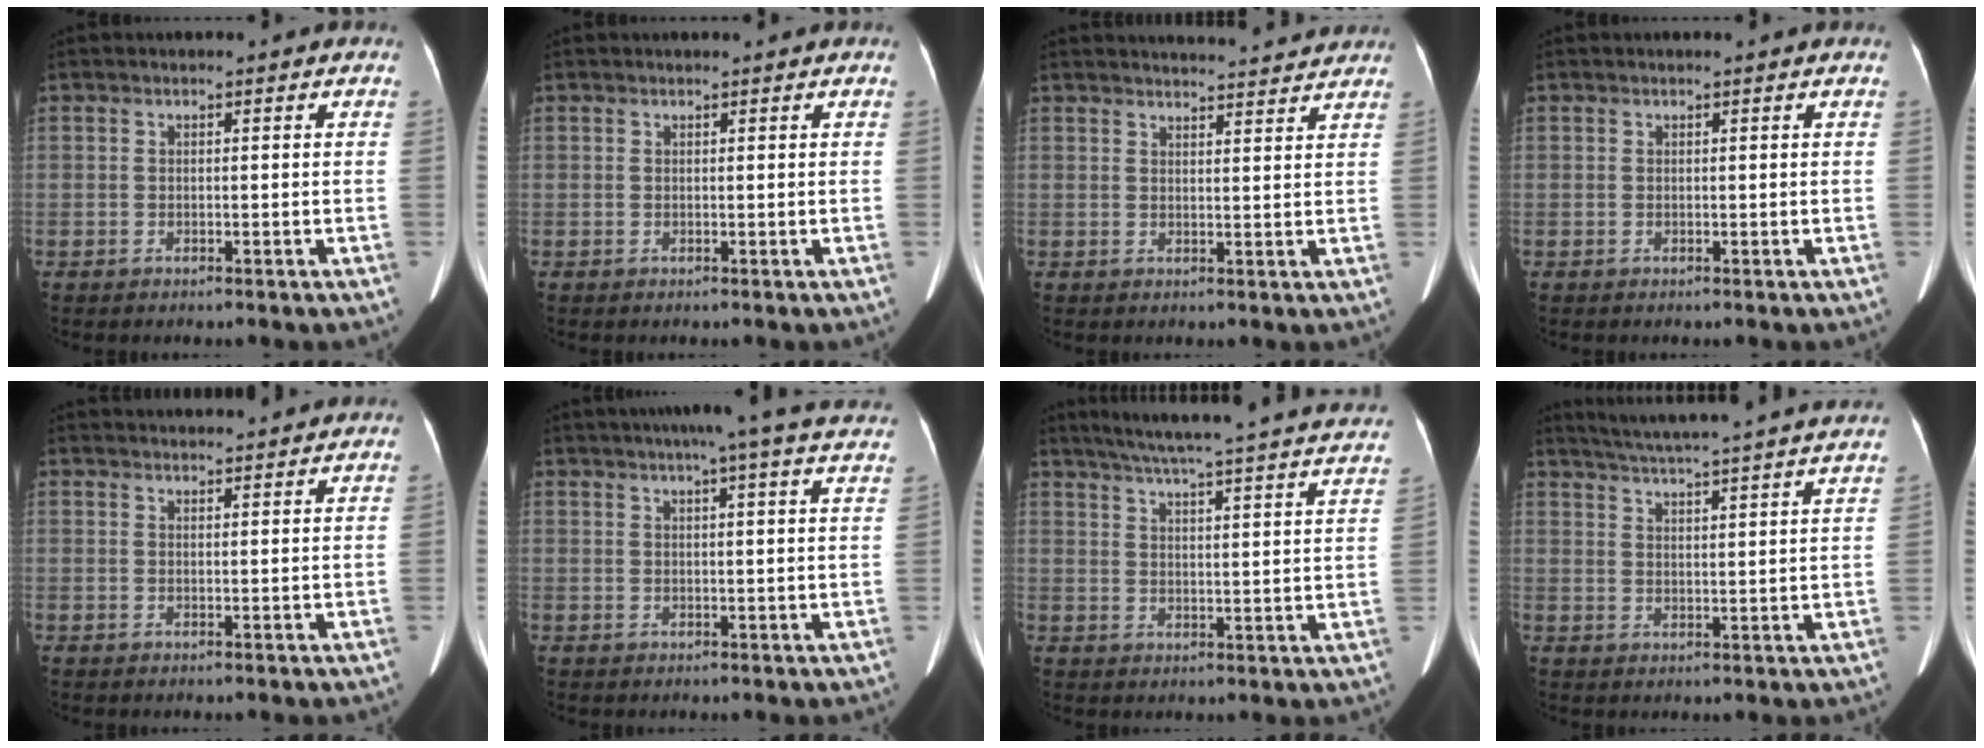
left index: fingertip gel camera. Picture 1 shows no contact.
{"total": 0.9, "force": [0.8, 0.0, 0.3], "torque": [-0.006, 0.009, 0.013]}
{"total": 9.6, "force": [9.3, 0.7, 2.0], "torque": [-0.024, 0.011, 0.106]}
{"total": 0.6, "force": [0.6, 0.0, 0.3], "torque": [-0.004, 0.005, 0.008]}
{"total": 6.6, "force": [6.4, 0.3, 1.4], "torque": [-0.020, 0.027, 0.080]}
{"total": 16.7, "force": [14.4, 0.0, 8.4], "torque": [-0.123, 0.009, 0.169]}
{"total": 28.7, "force": [26.2, 0.6, 11.7], "torque": [-0.185, -0.034, 0.318]}
{"total": 19.6, "force": [17.8, -0.9, 8.2], "torque": [-0.141, -0.006, 0.233]}